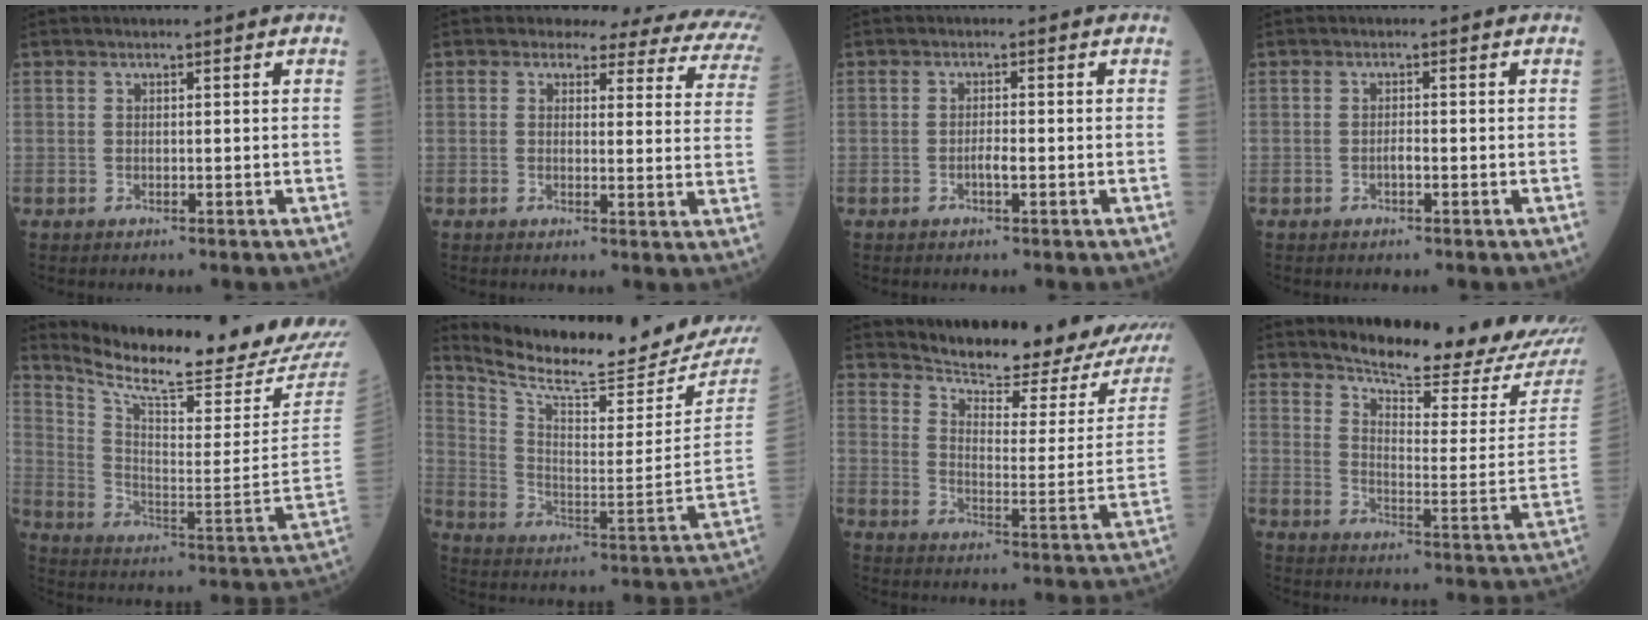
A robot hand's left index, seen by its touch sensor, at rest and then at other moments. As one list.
[{"total": 13.1, "force": [10.9, 5.0, 5.2], "torque": [-0.034, -0.022, 0.086]}, {"total": 1.4, "force": [-0.8, 0.2, 1.2], "torque": [-0.021, -0.002, -0.016]}, {"total": 0.9, "force": [-0.6, 0.1, 0.7], "torque": [-0.010, -0.001, -0.014]}, {"total": 22.1, "force": [20.8, -0.3, 7.3], "torque": [-0.146, -0.109, 0.293]}, {"total": 19.8, "force": [19.0, 0.8, 5.5], "torque": [-0.114, -0.095, 0.277]}, {"total": 20.5, "force": [18.3, 3.3, 8.6], "torque": [-0.117, -0.058, 0.228]}, {"total": 19.0, "force": [17.7, 1.0, 6.8], "torque": [-0.098, -0.094, 0.224]}]